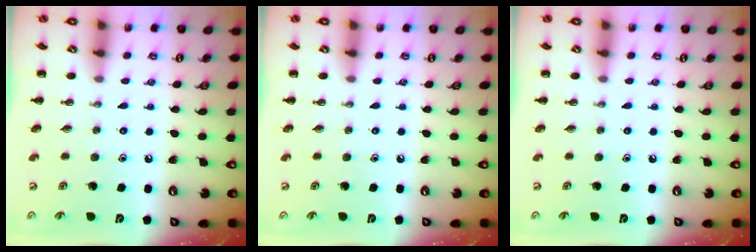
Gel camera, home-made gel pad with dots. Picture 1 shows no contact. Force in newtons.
{"total": 0.0}
{"total": 0.0}